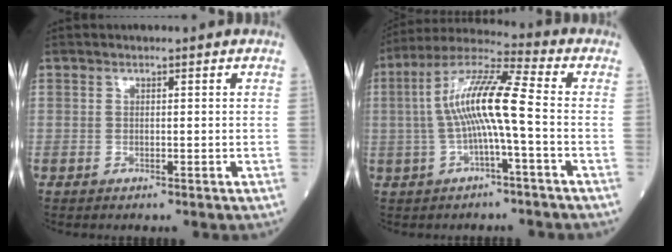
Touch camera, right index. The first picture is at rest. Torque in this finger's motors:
{"motor_torque": [1.29, 0.31, 0.80, 0.21]}